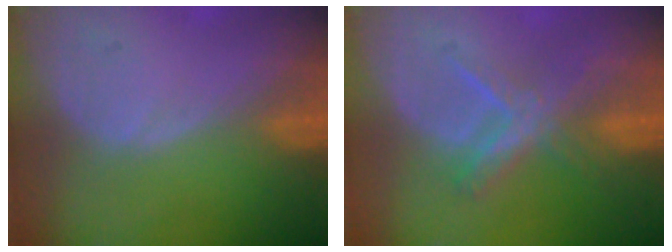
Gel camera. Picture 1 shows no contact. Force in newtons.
{"total": 5.5, "press": 5.1, "slide": 2.1}